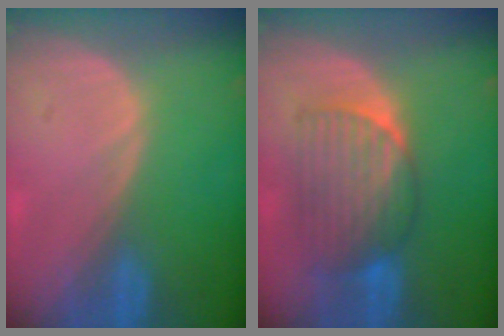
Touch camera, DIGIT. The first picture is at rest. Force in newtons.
{"total": 7.4, "press": 7.3, "slide": 0.9}